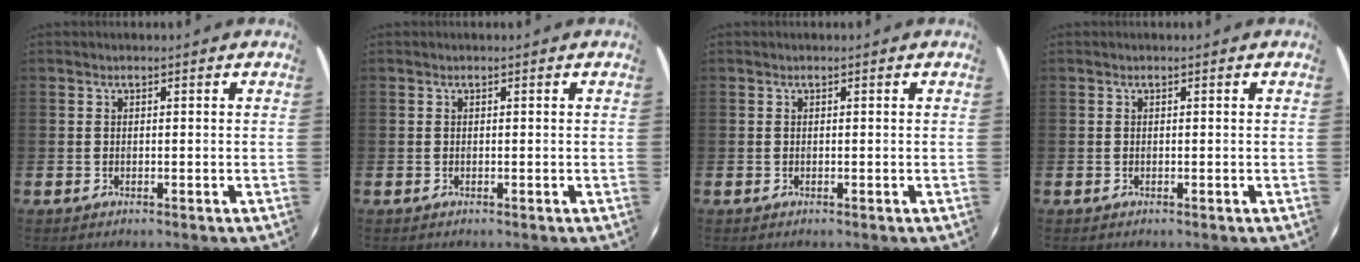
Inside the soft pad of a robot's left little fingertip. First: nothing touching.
{"total": 0.0}
{"total": 0.0}
{"total": 0.0}